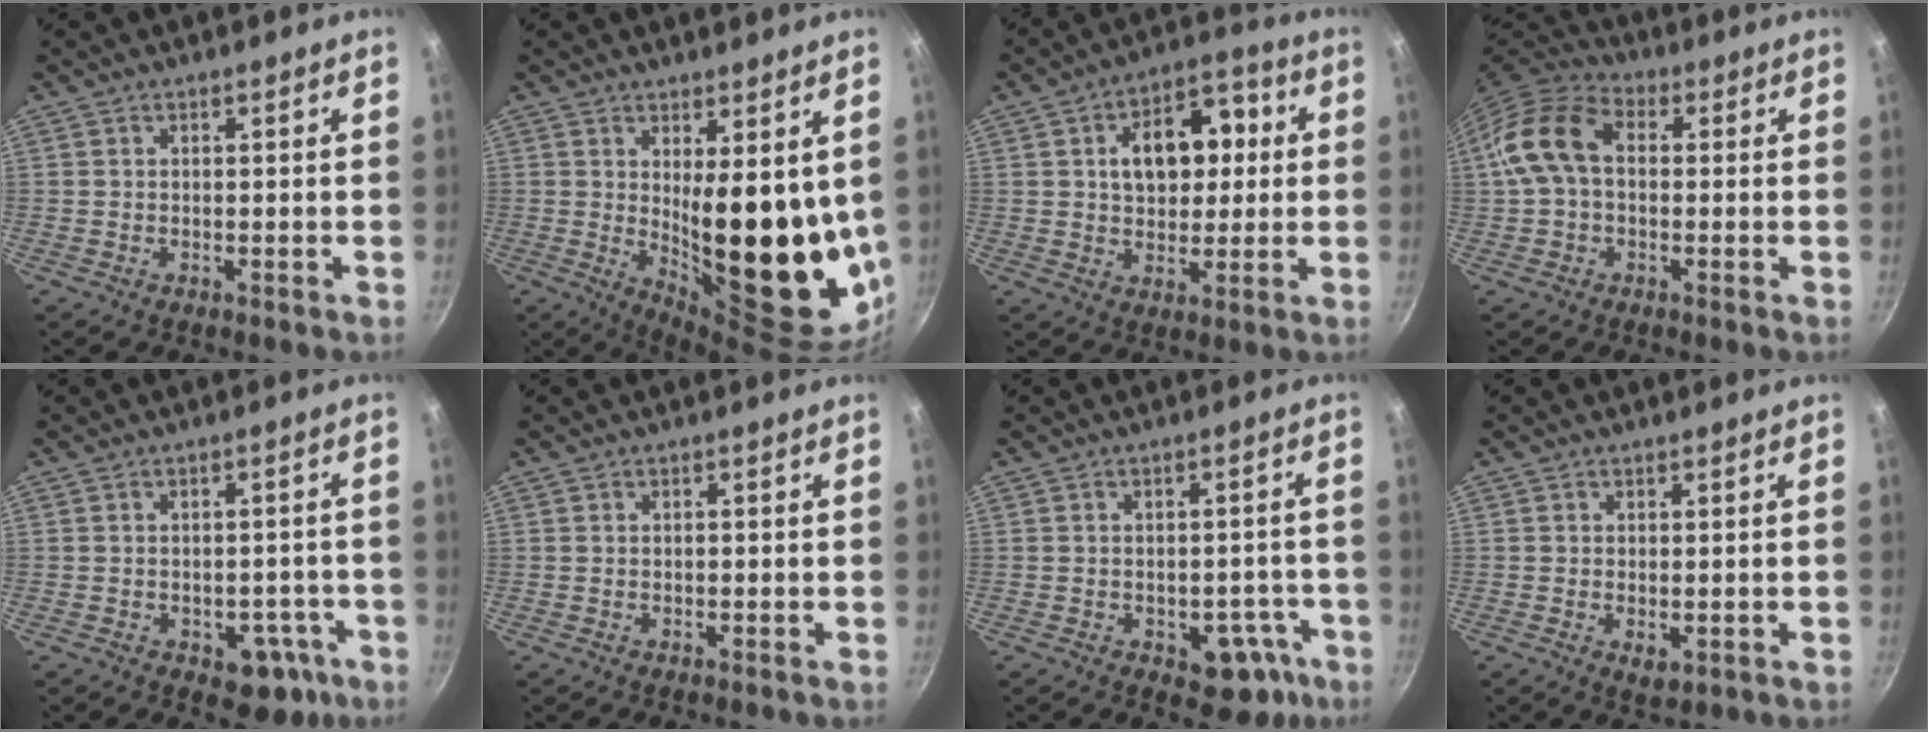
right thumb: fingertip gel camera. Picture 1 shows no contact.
{"total": 19.8, "force": [0.2, 6.8, 18.5], "torque": [-0.236, -0.048, 0.029]}
{"total": 13.6, "force": [2.4, 8.6, 10.2], "torque": [-0.118, 0.019, 0.032]}
{"total": 12.2, "force": [1.0, 8.1, 9.1], "torque": [-0.179, 0.035, 0.007]}
{"total": 6.9, "force": [-3.4, 4.3, 4.2], "torque": [-0.023, 0.023, -0.035]}
{"total": 0.7, "force": [0.0, 0.4, 0.6], "torque": [-0.011, 0.004, 0.002]}
{"total": 8.0, "force": [-3.8, 4.7, 5.2], "torque": [-0.032, 0.031, -0.039]}
{"total": 2.3, "force": [-0.5, 1.3, 1.9], "torque": [-0.029, -0.006, -0.003]}